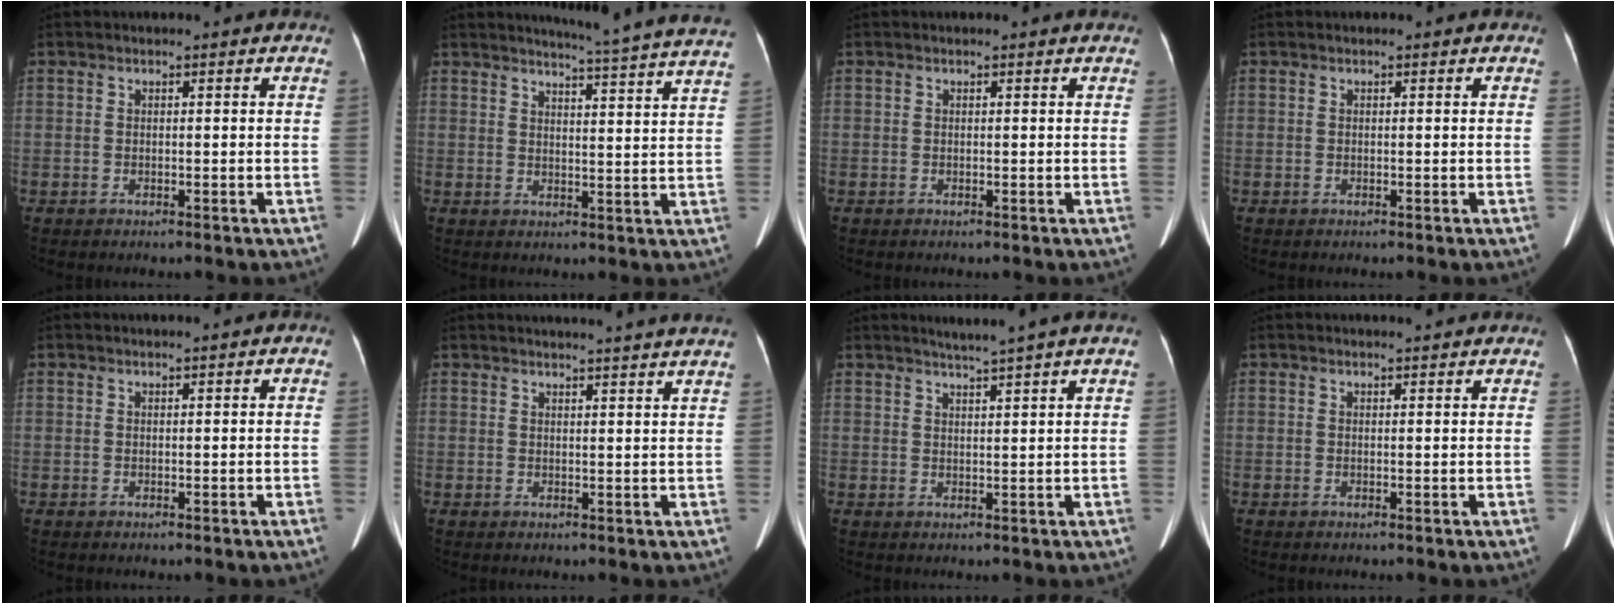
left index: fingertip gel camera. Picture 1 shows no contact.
{"total": 16.3, "force": [15.3, -1.8, 5.4], "torque": [-0.085, -0.072, 0.171]}
{"total": 0.5, "force": [0.5, 0.2, 0.1], "torque": [-0.008, 0.004, 0.000]}
{"total": 0.0}
{"total": 0.0}
{"total": 10.6, "force": [9.8, -1.3, 3.7], "torque": [-0.044, -0.007, 0.103]}
{"total": 3.4, "force": [2.7, -1.2, 1.7], "torque": [-0.027, -0.001, 0.051]}
{"total": 0.9, "force": [0.9, -0.1, 0.2], "torque": [-0.008, -0.001, 0.016]}